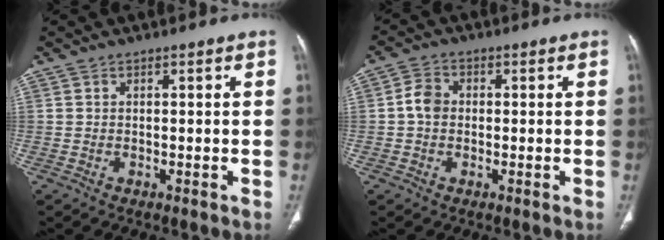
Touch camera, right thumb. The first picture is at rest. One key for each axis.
{"total": 3.9, "fx": -0.1, "fy": 3.1, "fz": 2.3, "tx": -0.040, "ty": 0.010, "tz": -0.009}